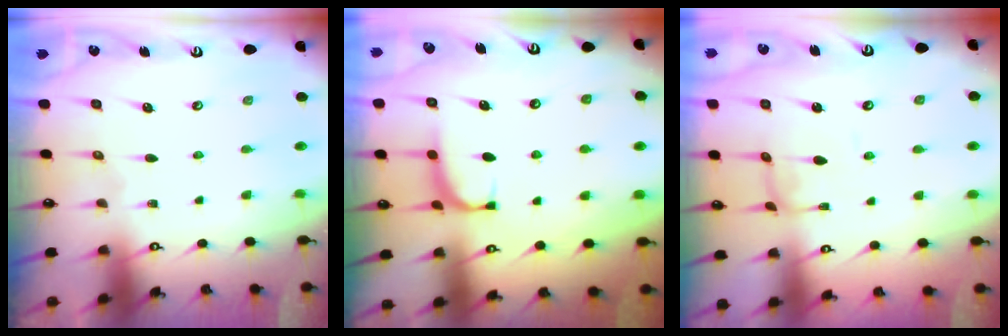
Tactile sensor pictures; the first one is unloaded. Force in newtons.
{"total": 0.8, "press": 0.6, "slide": 0.6}
{"total": 1.3, "press": 1.2, "slide": 0.3}